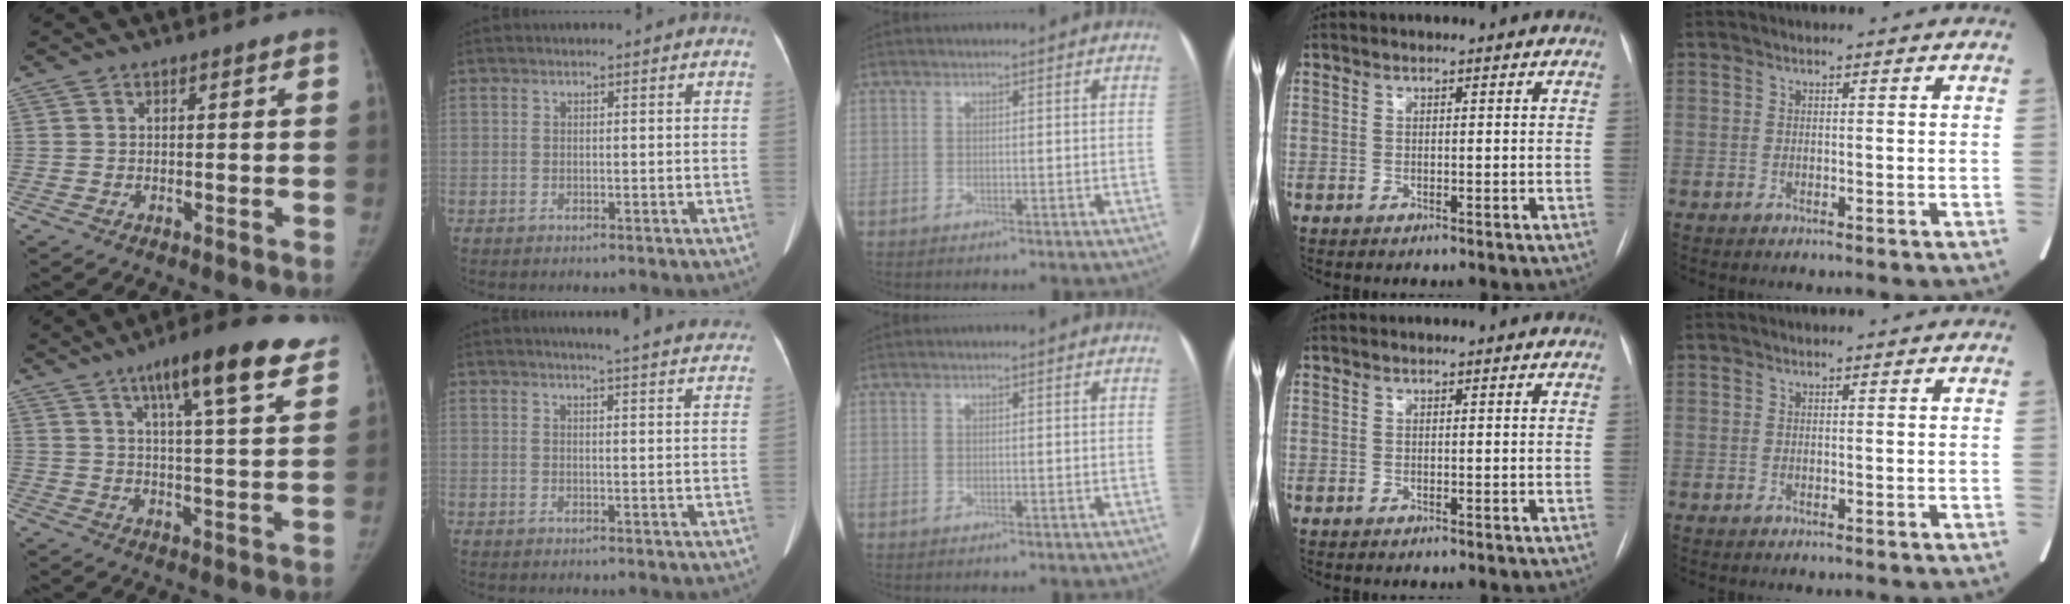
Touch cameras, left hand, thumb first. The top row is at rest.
{"thumb": {"total": 17.6, "force": [11.2, 3.2, 13.2], "torque": [-0.167, -0.034, 0.158]}, "index": {"total": 15.9, "force": [14.6, 1.1, 6.1], "torque": [-0.069, -0.013, 0.161]}}